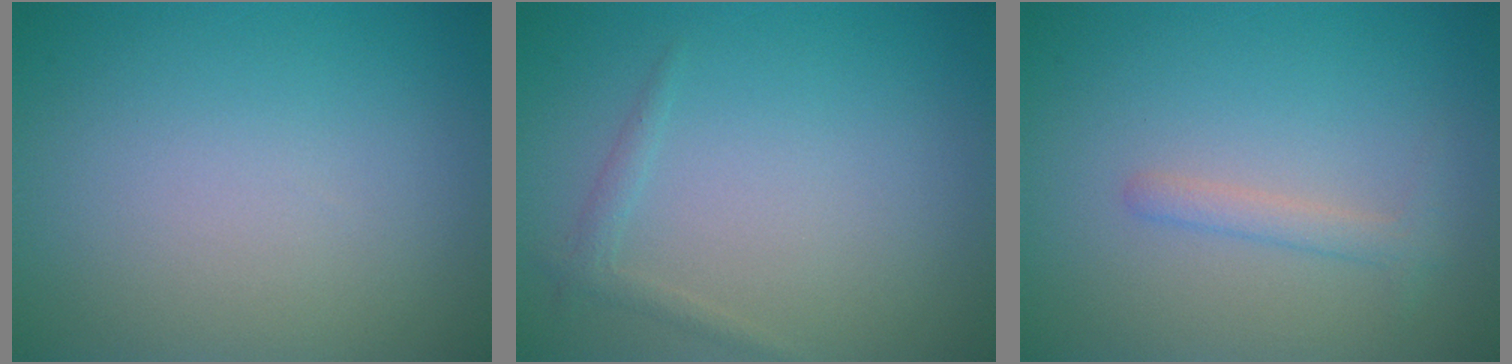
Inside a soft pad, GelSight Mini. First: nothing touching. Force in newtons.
{"total": 1.0, "press": 1.0, "slide": 0.1}
{"total": 1.4, "press": 1.4, "slide": 0.0}